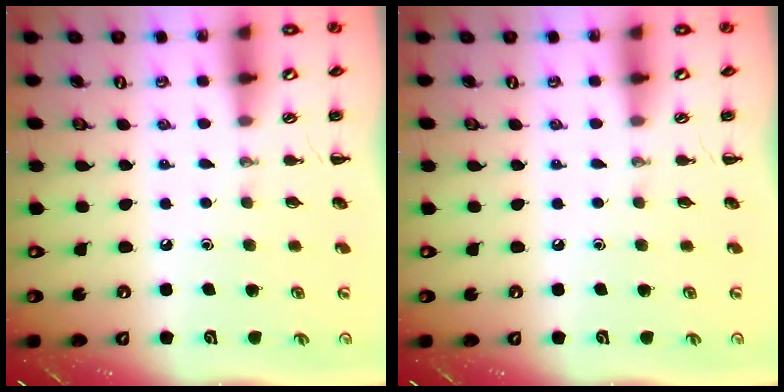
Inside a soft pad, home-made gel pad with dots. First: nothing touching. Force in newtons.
{"total": 0.0}